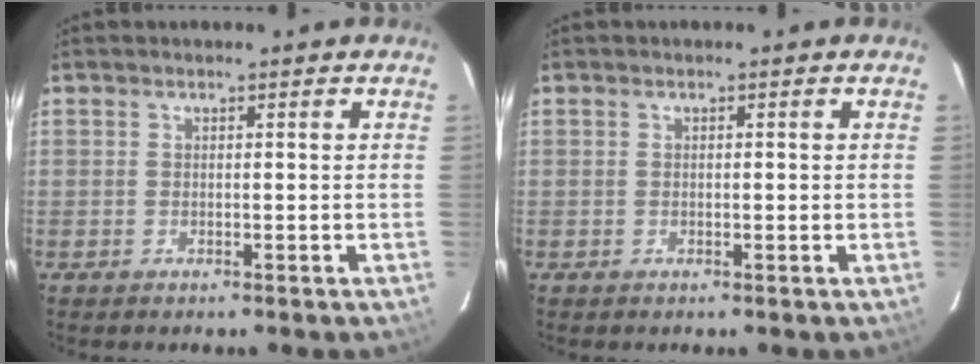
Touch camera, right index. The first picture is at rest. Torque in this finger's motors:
{"motor_torque": [-0.15, 0.03, -0.03, -0.01]}